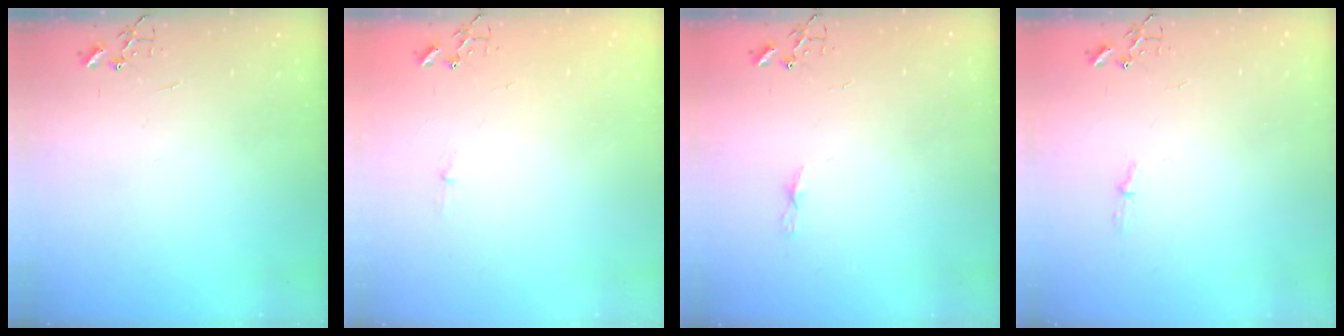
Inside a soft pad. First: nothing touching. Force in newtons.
{"total": 2.6, "press": 2.5, "slide": 0.4}
{"total": 3.9, "press": 3.9, "slide": 0.5}
{"total": 3.8, "press": 3.7, "slide": 0.5}